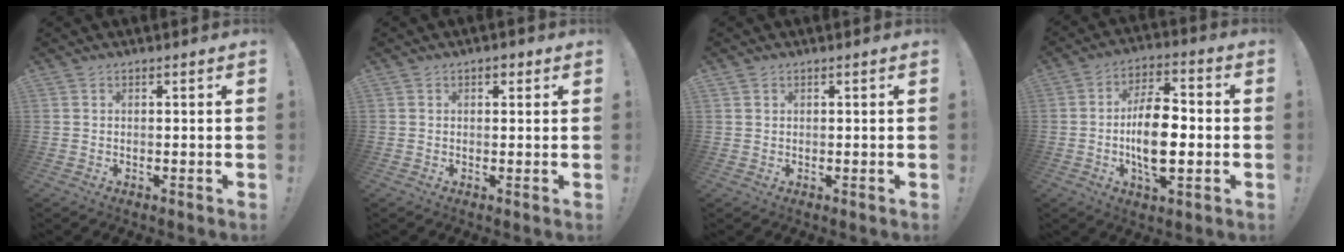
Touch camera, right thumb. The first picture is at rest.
{"total": 1.6, "force": [0.8, 1.1, 0.8], "torque": [-0.002, -0.001, 0.010]}
{"total": 1.1, "force": [0.7, 0.8, 0.1], "torque": [0.001, 0.000, 0.013]}
{"total": 14.1, "force": [-2.3, 6.9, 12.1], "torque": [-0.221, 0.007, -0.048]}